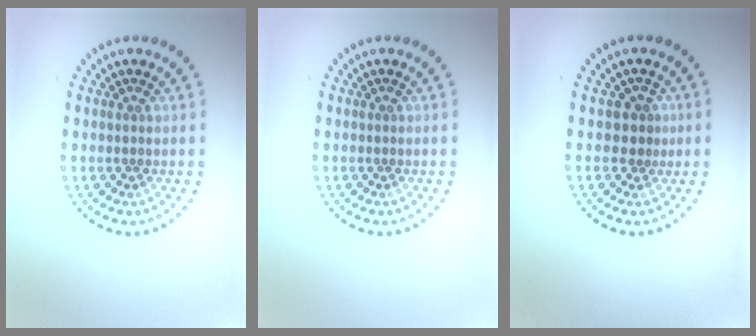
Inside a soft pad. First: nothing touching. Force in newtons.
{"total": 0.0}
{"total": 1.2, "press": 0.8, "slide": 0.9}